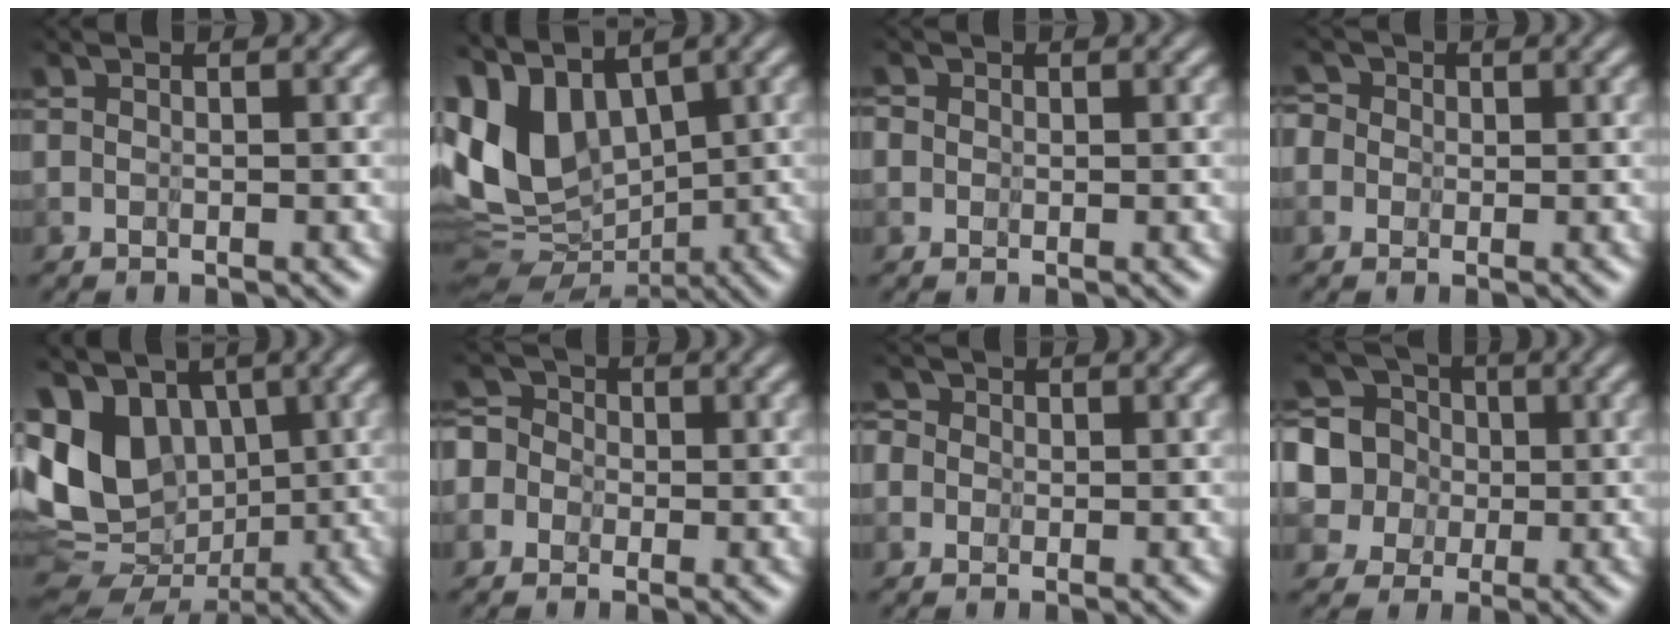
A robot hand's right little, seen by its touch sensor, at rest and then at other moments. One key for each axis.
{"total": 6.0, "fx": 2.3, "fy": 3.5, "fz": 4.2, "tx": -0.117, "ty": -0.017, "tz": 0.037}
{"total": 1.2, "fx": 0.1, "fy": 1.2, "fz": 0.0, "tx": -0.010, "ty": 0.009, "tz": -0.020}
{"total": 2.0, "fx": -0.2, "fy": 2.0, "fz": 0.2, "tx": -0.018, "ty": 0.014, "tz": -0.029}
{"total": 8.5, "fx": 1.7, "fy": 6.5, "fz": 5.3, "tx": -0.115, "ty": -0.012, "tz": 0.037}
{"total": 2.8, "fx": -0.4, "fy": 2.8, "fz": 0.3, "tx": -0.023, "ty": 0.015, "tz": -0.039}
{"total": 1.6, "fx": -0.2, "fy": 1.6, "fz": 0.0, "tx": -0.016, "ty": 0.009, "tz": -0.025}
{"total": 7.9, "fx": 1.7, "fy": 7.2, "fz": 2.8, "tx": -0.105, "ty": 0.010, "tz": 0.008}